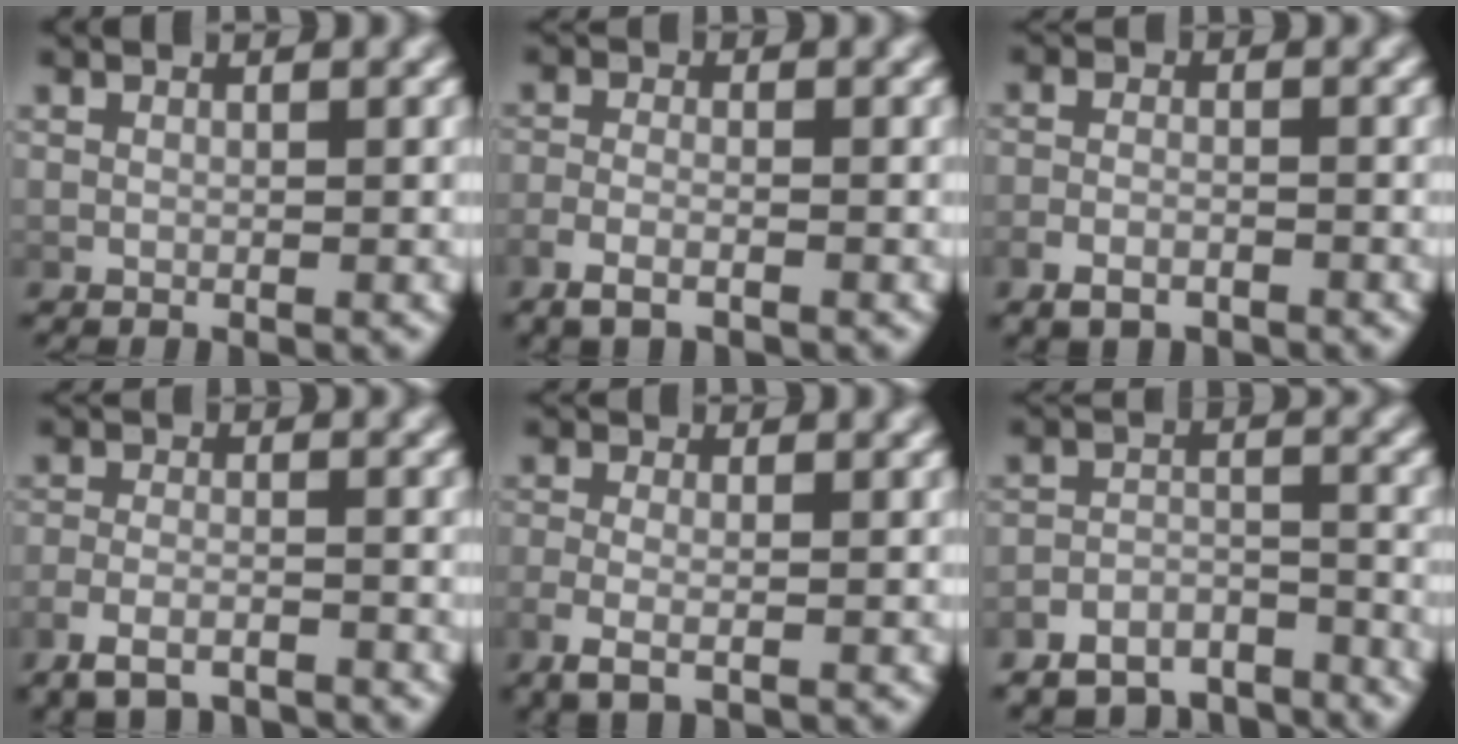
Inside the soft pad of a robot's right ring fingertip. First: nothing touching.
{"total": 2.7, "force": [-1.9, 0.9, 1.7], "torque": [-0.041, -0.006, -0.031]}
{"total": 2.8, "force": [-2.2, 1.3, 1.2], "torque": [-0.023, -0.007, -0.033]}
{"total": 4.2, "force": [-3.7, 1.3, 1.7], "torque": [-0.034, -0.008, -0.058]}
{"total": 2.9, "force": [-1.4, 1.0, 2.3], "torque": [-0.059, -0.012, -0.019]}
{"total": 8.0, "force": [-7.3, 3.0, 1.5], "torque": [-0.007, -0.013, -0.121]}